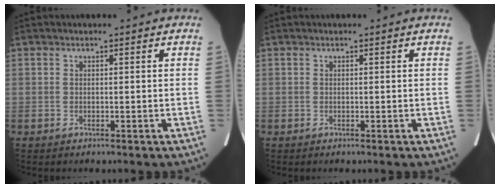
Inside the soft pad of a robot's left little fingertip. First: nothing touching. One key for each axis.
{"total": 0.0}